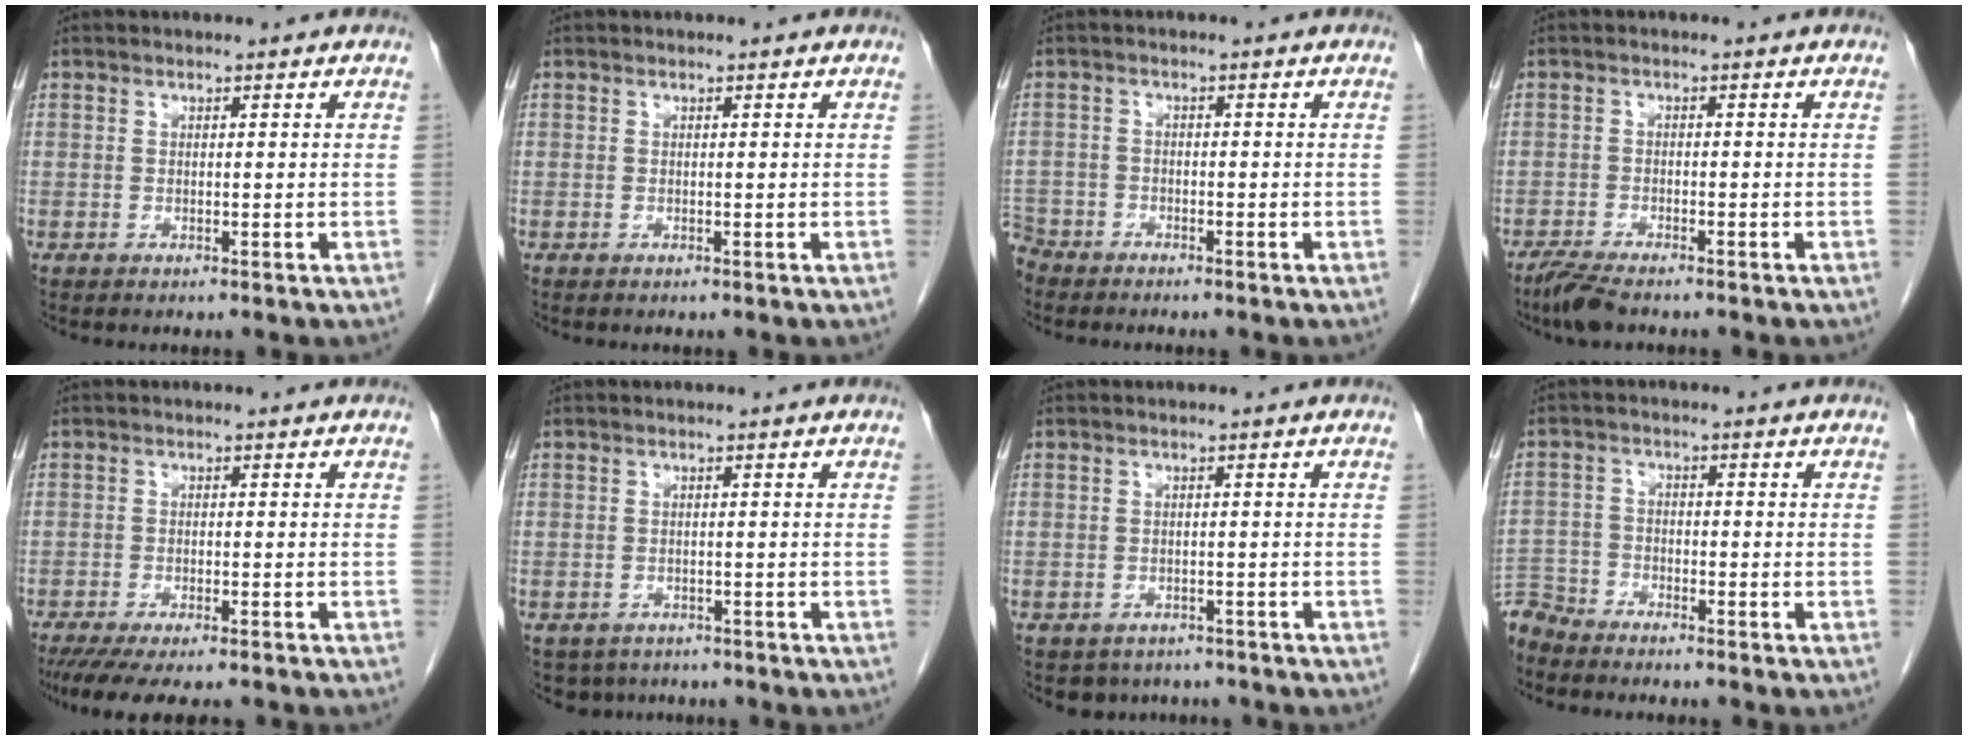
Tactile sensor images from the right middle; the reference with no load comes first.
{"total": 0.0}
{"total": 4.4, "force": [-4.0, 1.8, 0.2], "torque": [-0.003, -0.006, -0.081]}
{"total": 3.5, "force": [-3.0, 0.4, 1.9], "torque": [-0.045, -0.012, -0.056]}
{"total": 11.5, "force": [-9.7, 2.2, 5.8], "torque": [-0.087, -0.019, -0.137]}
{"total": 4.0, "force": [-3.2, 2.4, 0.4], "torque": [0.002, 0.002, -0.045]}
{"total": 4.2, "force": [-3.5, 2.4, 0.2], "torque": [0.003, 0.007, -0.045]}
{"total": 5.8, "force": [-5.7, 1.2, 0.0], "torque": [0.006, -0.006, -0.113]}